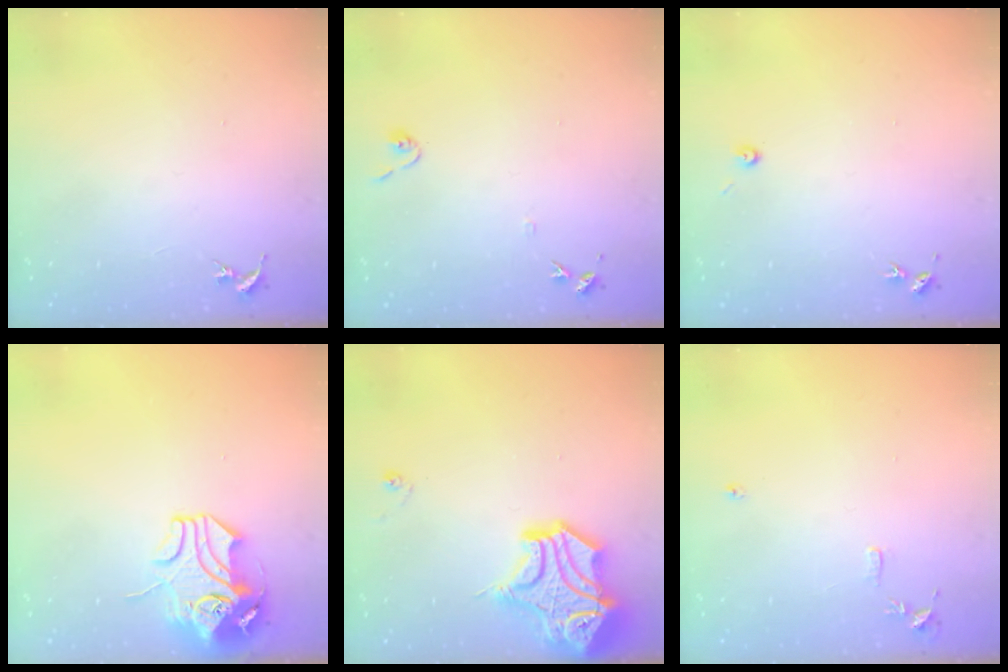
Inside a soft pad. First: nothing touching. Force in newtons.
{"total": 6.8, "press": 6.8, "slide": 0.6}
{"total": 3.0, "press": 3.0, "slide": 0.3}
{"total": 10.3, "press": 10.2, "slide": 1.7}
{"total": 17.1, "press": 16.9, "slide": 2.2}
{"total": 7.8, "press": 7.8, "slide": 0.8}